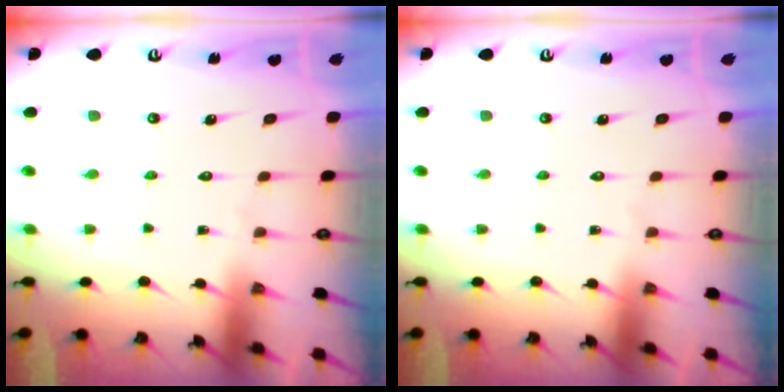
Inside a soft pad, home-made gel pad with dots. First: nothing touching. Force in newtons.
{"total": 0.0}